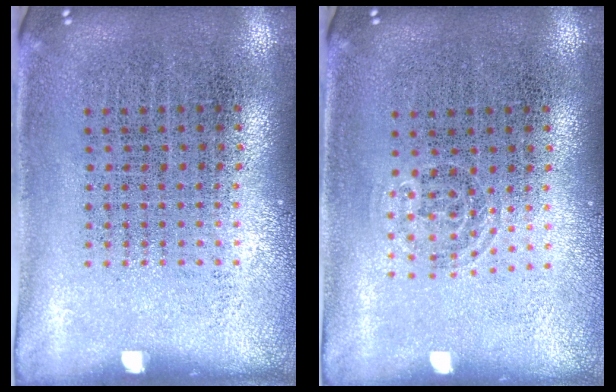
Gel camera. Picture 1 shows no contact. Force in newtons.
{"total": 0.7, "press": 0.5, "slide": 0.5}